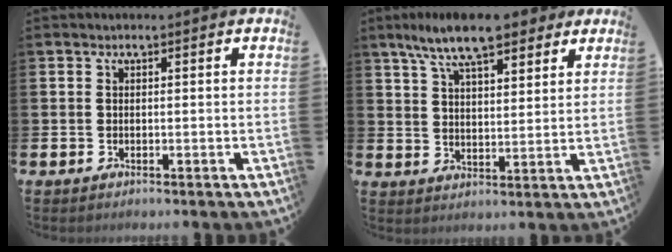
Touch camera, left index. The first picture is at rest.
{"total": 9.8, "force": [8.1, 2.7, 4.8], "torque": [-0.107, -0.019, 0.146]}